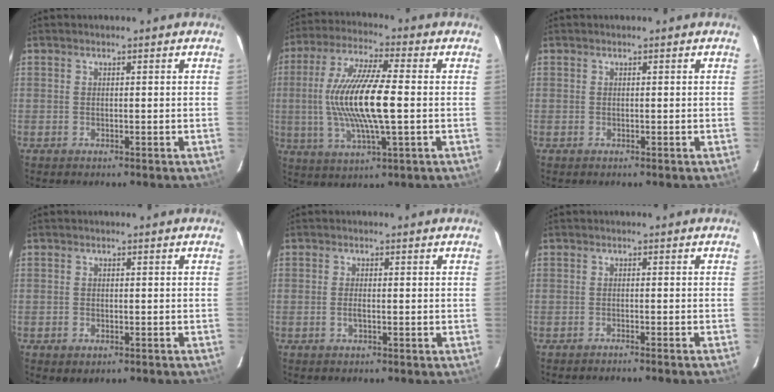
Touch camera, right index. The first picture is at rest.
{"total": 15.8, "force": [-0.5, 2.8, 15.5], "torque": [-0.304, -0.001, -0.010]}
{"total": 0.0}
{"total": 2.0, "force": [-1.0, 1.3, 1.1], "torque": [-0.022, -0.006, -0.014]}
{"total": 1.4, "force": [-0.4, 0.5, 1.2], "torque": [-0.027, 0.000, -0.009]}
{"total": 1.9, "force": [-1.7, -0.6, 0.6], "torque": [-0.017, -0.001, -0.024]}